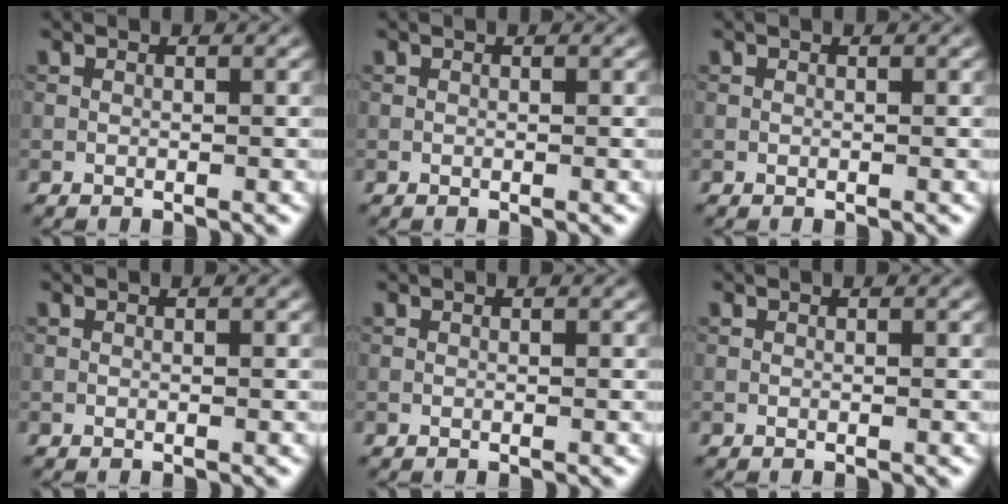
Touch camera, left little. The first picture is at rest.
{"total": 0.0}
{"total": 0.0}
{"total": 0.0}
{"total": 0.0}
{"total": 0.0}